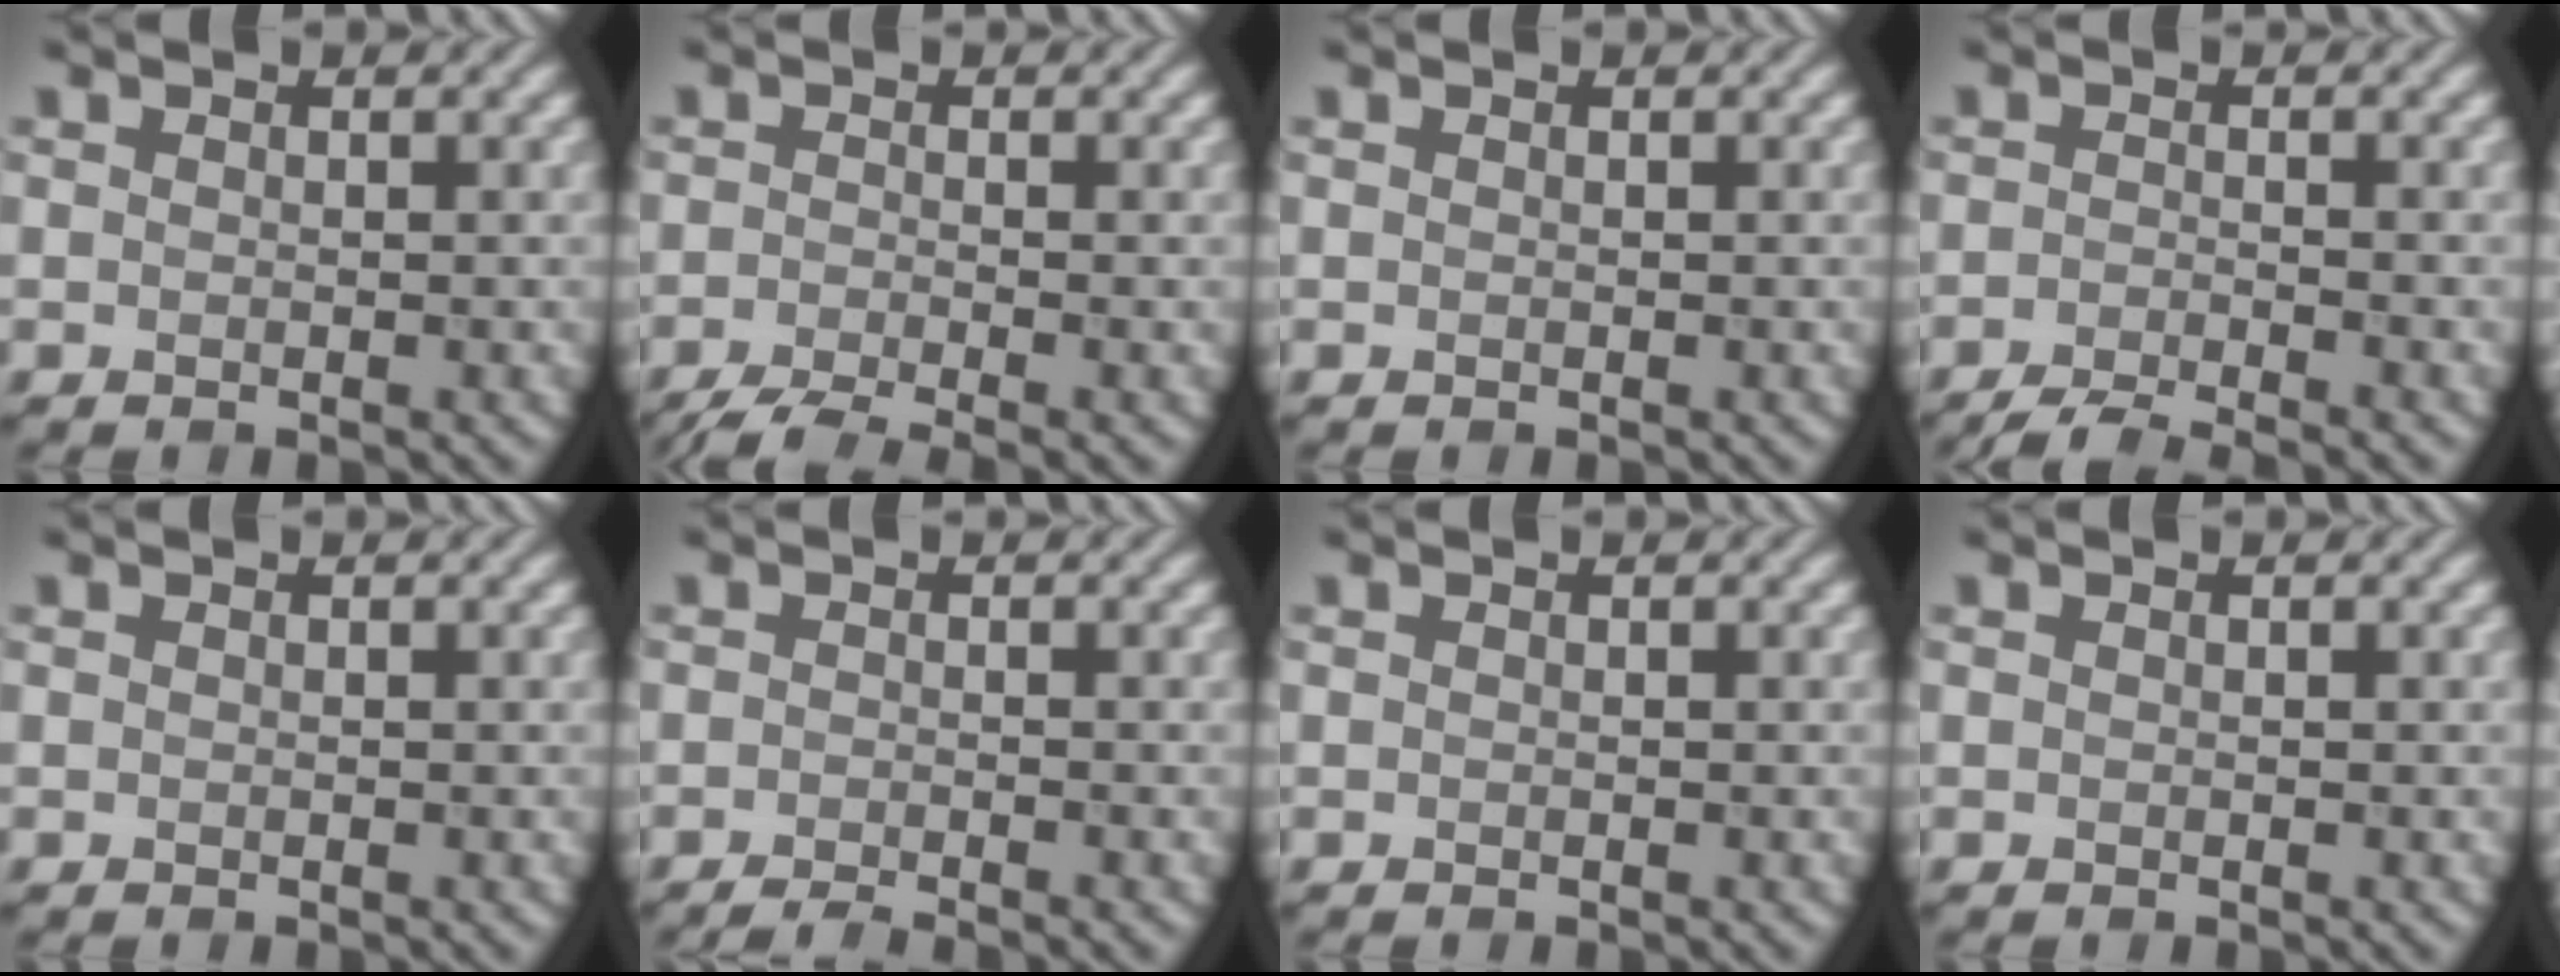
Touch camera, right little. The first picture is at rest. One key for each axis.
{"total": 4.1, "fx": -3.0, "fy": 0.7, "fz": 2.6, "tx": -0.039, "ty": -0.009, "tz": -0.063}
{"total": 0.0}
{"total": 4.0, "fx": -3.3, "fy": 0.5, "fz": 2.1, "tx": -0.030, "ty": -0.003, "tz": -0.066}
{"total": 0.0}
{"total": 2.0, "fx": -1.7, "fy": 0.3, "fz": 1.1, "tx": -0.011, "ty": -0.003, "tz": -0.035}
{"total": 0.0}
{"total": 0.0}